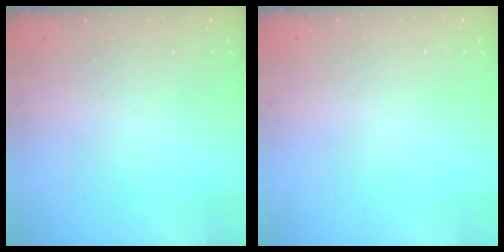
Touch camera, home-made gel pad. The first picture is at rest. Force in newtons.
{"total": 0.0}